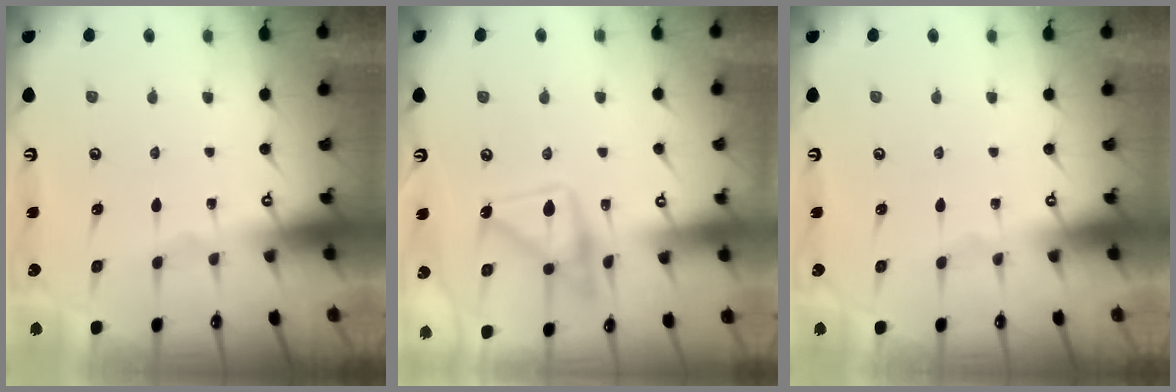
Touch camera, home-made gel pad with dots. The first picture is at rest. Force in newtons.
{"total": 15.5, "press": 15.5, "slide": 0.9}
{"total": 0.0}